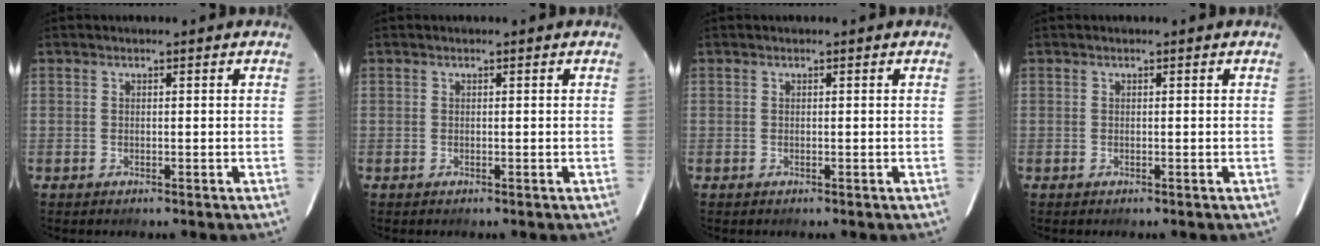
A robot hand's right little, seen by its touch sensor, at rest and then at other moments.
{"total": 0.0}
{"total": 0.0}
{"total": 0.0}